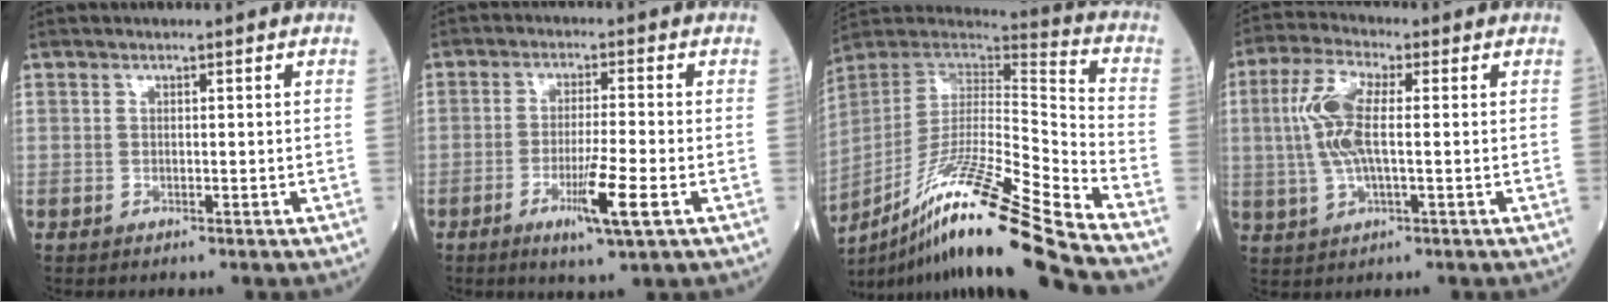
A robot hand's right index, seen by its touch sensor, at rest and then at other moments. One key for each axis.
{"total": 7.1, "fx": -2.8, "fy": -0.3, "fz": 6.5, "tx": -0.118, "ty": -0.016, "tz": -0.047}
{"total": 25.2, "fx": -18.5, "fy": -0.9, "fz": 17.0, "tx": -0.299, "ty": -0.029, "tz": -0.335}
{"total": 8.1, "fx": 0.7, "fy": 2.2, "fz": 7.8, "tx": -0.178, "ty": 0.010, "tz": 0.014}